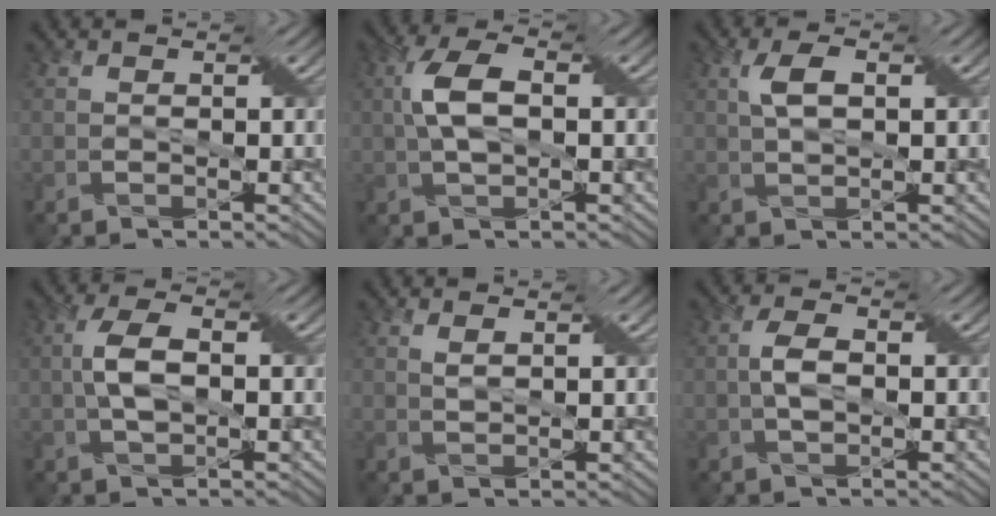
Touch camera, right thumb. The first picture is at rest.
{"total": 6.1, "force": [0.7, 2.9, 5.4], "torque": [-0.121, 0.015, 0.008]}
{"total": 3.9, "force": [1.2, 1.6, 3.4], "torque": [-0.073, 0.009, 0.022]}
{"total": 4.5, "force": [0.1, 2.0, 4.0], "torque": [-0.092, 0.006, 0.000]}
{"total": 1.3, "force": [1.0, -0.2, 0.9], "torque": [-0.022, 0.004, 0.019]}
{"total": 3.3, "force": [-0.2, 1.6, 2.8], "torque": [-0.062, 0.003, -0.005]}